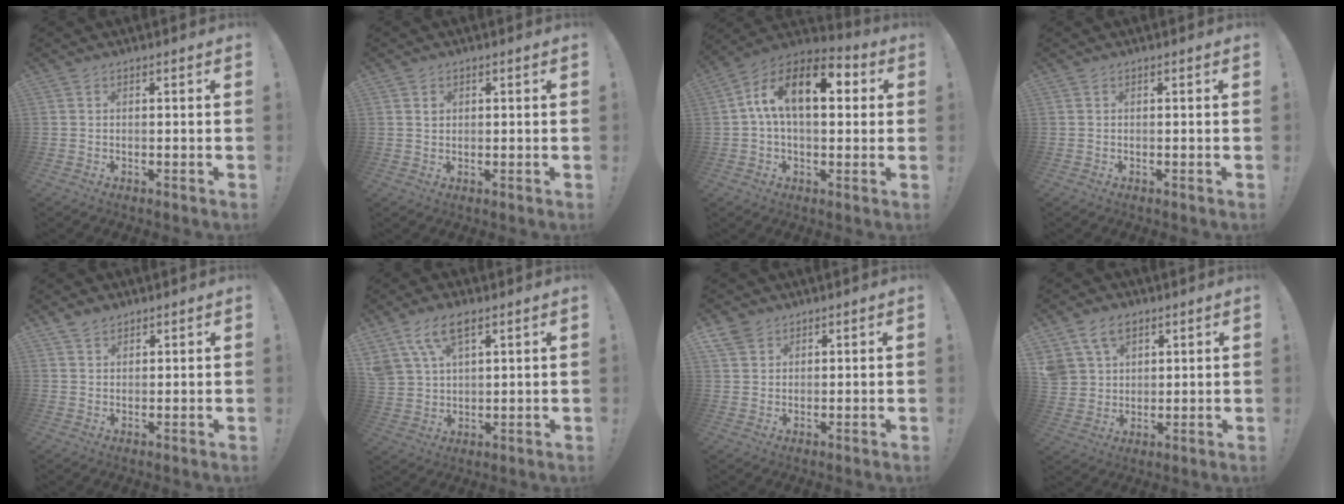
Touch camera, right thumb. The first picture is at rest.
{"total": 1.1, "force": [0.7, 0.8, -0.1], "torque": [0.013, -0.005, 0.010]}
{"total": 16.1, "force": [3.9, 8.1, 13.3], "torque": [-0.233, 0.007, 0.061]}
{"total": 0.0}
{"total": 3.1, "force": [2.5, 1.6, 0.8], "torque": [-0.012, -0.014, 0.046]}
{"total": 10.4, "force": [6.1, 5.6, 6.4], "torque": [-0.119, -0.013, 0.119]}
{"total": 5.2, "force": [3.6, 3.4, 1.6], "torque": [-0.034, -0.014, 0.070]}
{"total": 10.1, "force": [6.1, 7.3, 3.4], "torque": [-0.055, -0.027, 0.121]}